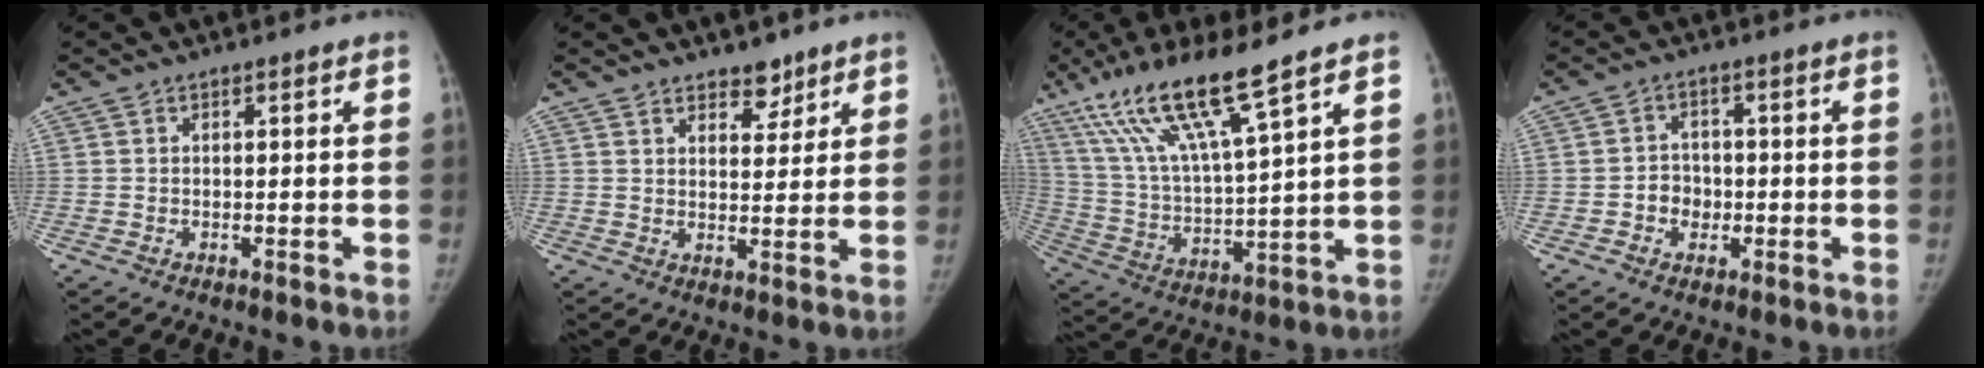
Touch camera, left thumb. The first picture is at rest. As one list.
[{"total": 4.6, "force": [3.5, 2.3, 1.8], "torque": [-0.002, -0.024, 0.055]}, {"total": 16.8, "force": [10.9, 1.7, 12.7], "torque": [-0.244, -0.044, 0.215]}, {"total": 4.3, "force": [-1.0, 3.7, 1.8], "torque": [-0.004, 0.011, -0.021]}]